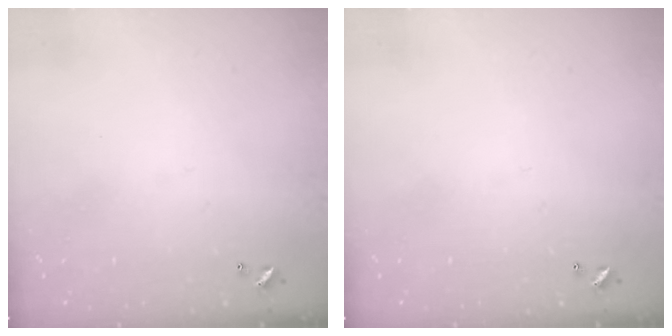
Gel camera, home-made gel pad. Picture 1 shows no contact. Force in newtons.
{"total": 0.0}